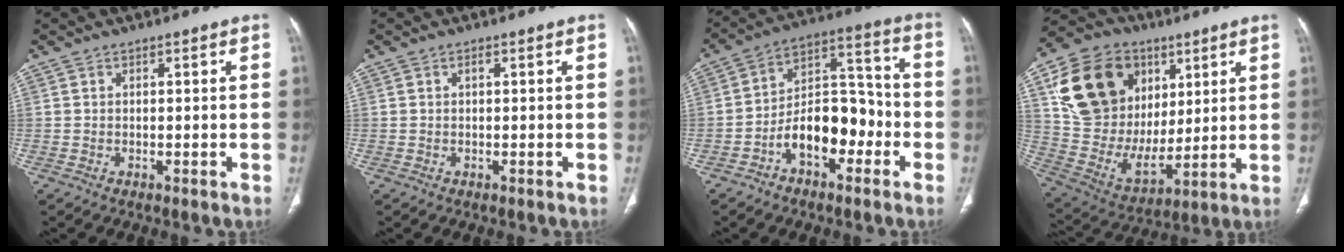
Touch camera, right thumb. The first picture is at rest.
{"total": 0.5, "force": [0.1, 0.1, 0.5], "torque": [-0.007, -0.002, 0.002]}
{"total": 13.6, "force": [-5.0, 8.0, 9.7], "torque": [-0.121, 0.059, -0.088]}
{"total": 23.1, "force": [9.1, 17.2, 12.6], "torque": [-0.213, -0.012, 0.175]}